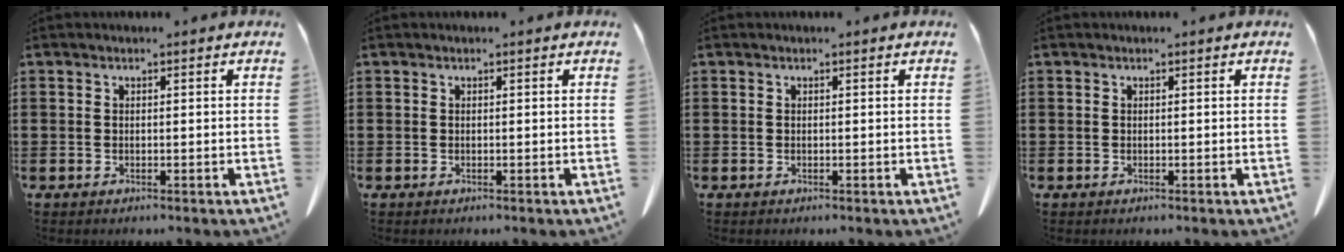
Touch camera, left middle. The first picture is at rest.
{"total": 0.0}
{"total": 0.0}
{"total": 0.0}